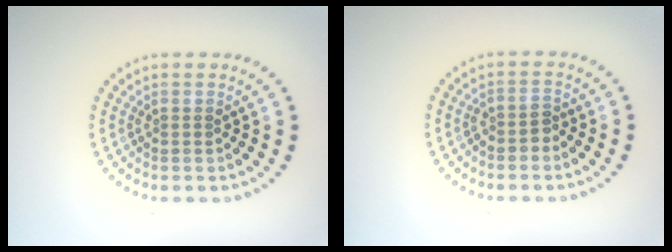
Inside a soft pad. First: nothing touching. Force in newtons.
{"total": 1.2, "press": 1.0, "slide": 0.6}